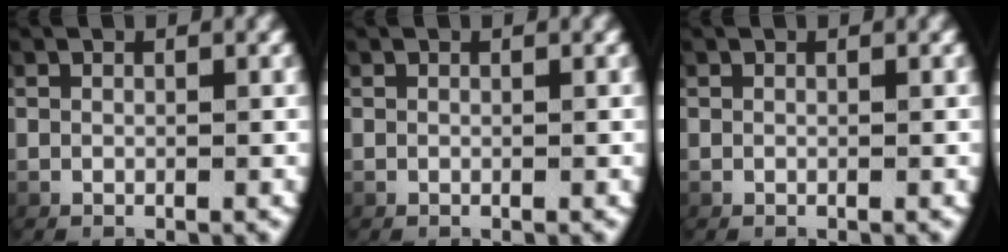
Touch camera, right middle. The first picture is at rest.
{"total": 0.0}
{"total": 0.0}